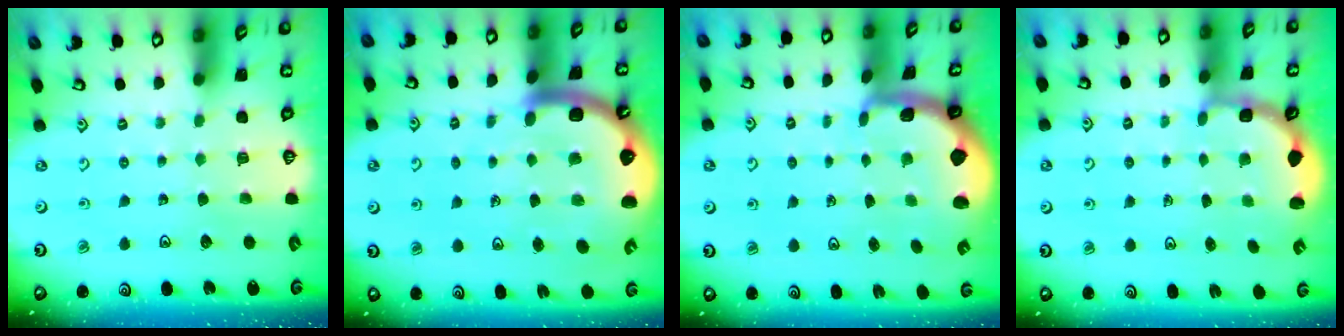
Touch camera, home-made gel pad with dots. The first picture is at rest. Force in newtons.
{"total": 11.1, "press": 10.9, "slide": 2.4}
{"total": 1.5, "press": 1.5, "slide": 0.4}
{"total": 2.7, "press": 2.4, "slide": 1.4}